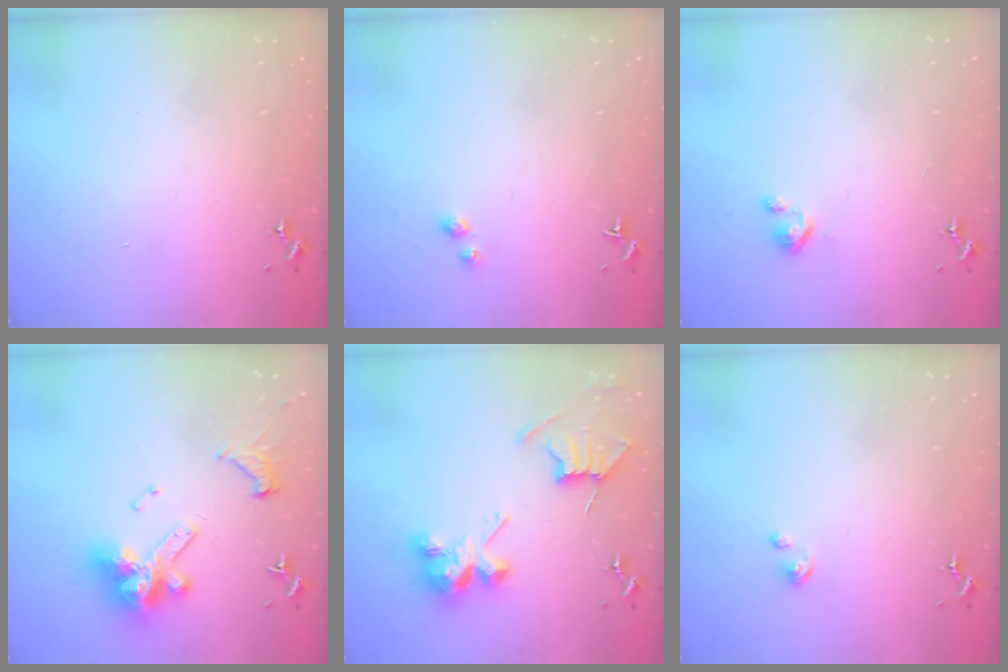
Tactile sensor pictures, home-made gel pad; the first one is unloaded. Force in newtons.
{"total": 2.6, "press": 2.6, "slide": 0.5}
{"total": 2.8, "press": 2.8, "slide": 0.3}
{"total": 15.3, "press": 15.2, "slide": 1.1}
{"total": 9.7, "press": 9.7, "slide": 0.6}
{"total": 4.1, "press": 4.1, "slide": 0.2}